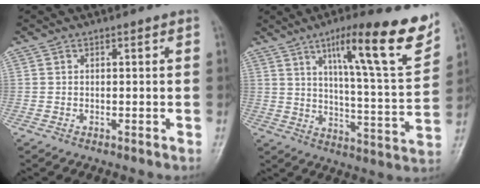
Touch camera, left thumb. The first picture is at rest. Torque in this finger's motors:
{"motor_torque": [0.67, 0.49, 1.65, -1.12, 0.16]}